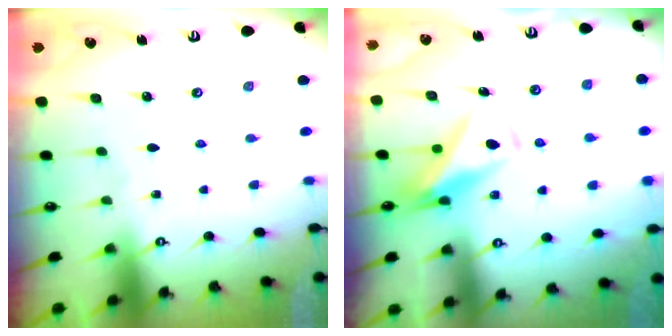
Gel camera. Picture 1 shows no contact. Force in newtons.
{"total": 8.1, "press": 8.0, "slide": 1.4}